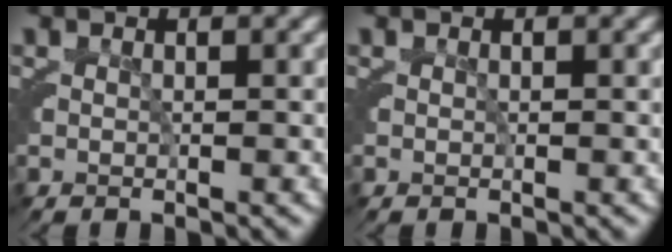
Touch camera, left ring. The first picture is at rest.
{"total": 0.0}